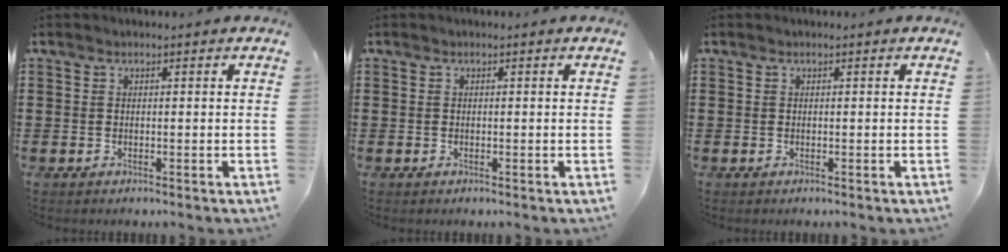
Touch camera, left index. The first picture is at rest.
{"total": 0.0}
{"total": 0.0}